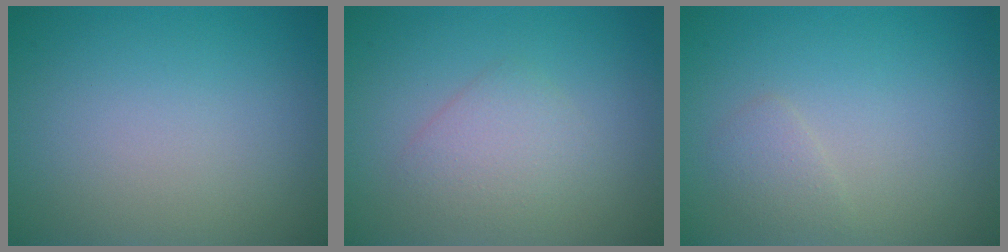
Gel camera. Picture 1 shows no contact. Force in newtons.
{"total": 2.2, "press": 2.2, "slide": 0.1}
{"total": 1.2, "press": 1.2, "slide": 0.1}